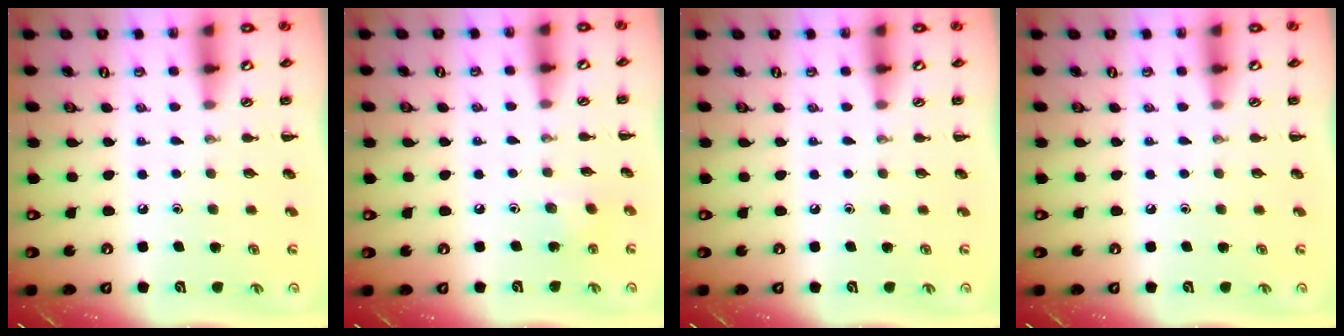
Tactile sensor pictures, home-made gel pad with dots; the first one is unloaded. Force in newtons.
{"total": 4.3, "press": 4.1, "slide": 1.3}
{"total": 0.0}
{"total": 0.0}